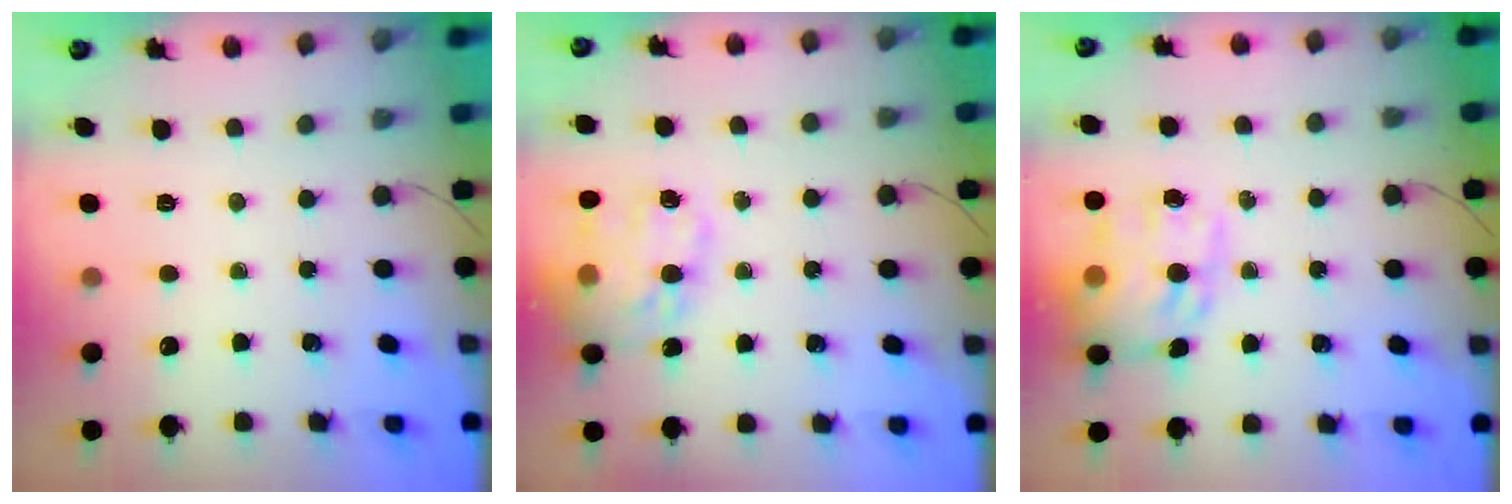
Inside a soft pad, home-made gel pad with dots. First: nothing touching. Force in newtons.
{"total": 19.8, "press": 19.5, "slide": 3.3}
{"total": 16.8, "press": 16.4, "slide": 3.7}